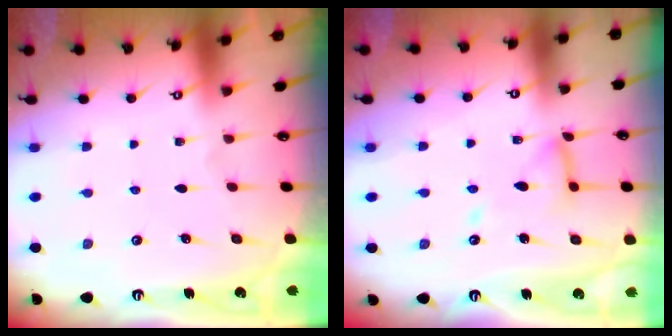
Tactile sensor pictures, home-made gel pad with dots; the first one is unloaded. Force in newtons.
{"total": 11.2, "press": 11.2, "slide": 1.1}